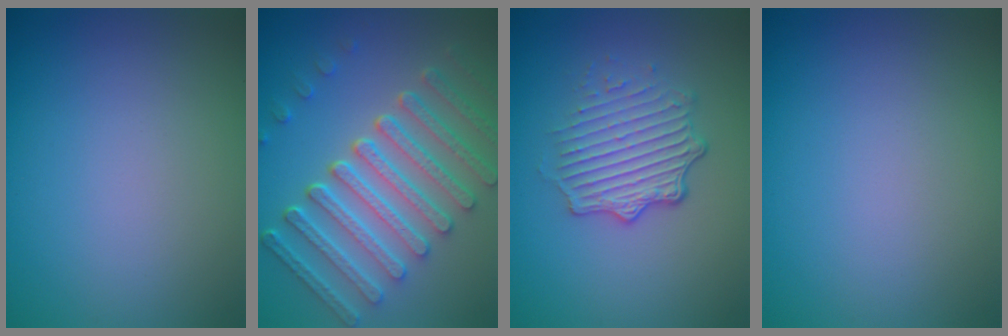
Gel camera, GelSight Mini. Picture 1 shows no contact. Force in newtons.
{"total": 7.9, "press": 6.0, "slide": 5.1}
{"total": 4.8, "press": 3.3, "slide": 3.4}
{"total": 0.0}